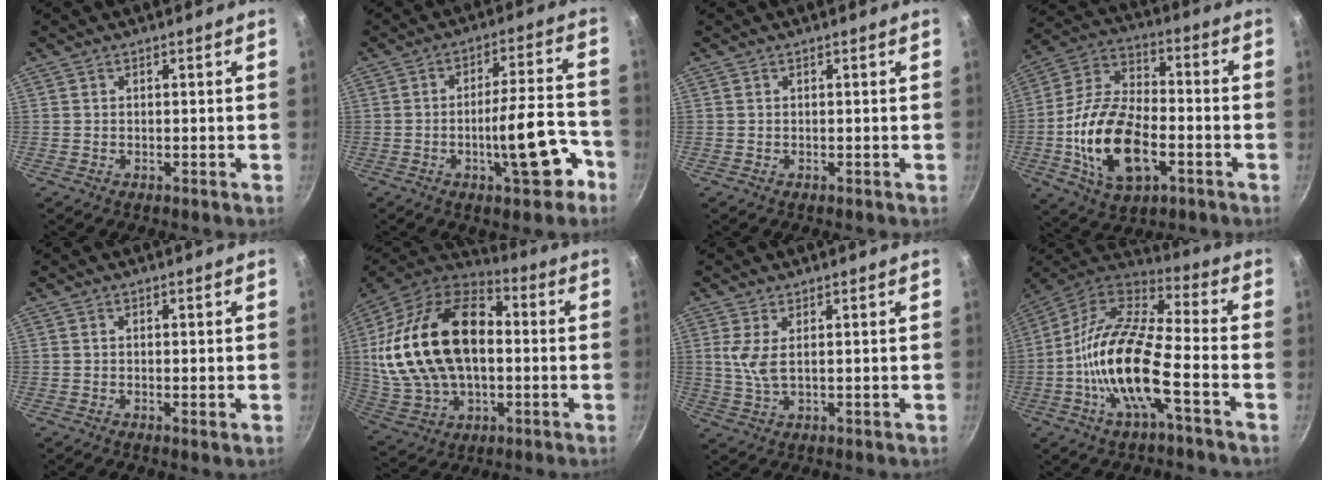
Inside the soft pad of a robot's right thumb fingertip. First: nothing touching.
{"total": 12.4, "force": [-5.5, 3.7, 10.4], "torque": [-0.125, 0.049, -0.075]}
{"total": 0.0}
{"total": 17.7, "force": [-4.6, 9.7, 14.0], "torque": [-0.254, 0.026, -0.085]}
{"total": 0.7, "force": [0.0, 0.0, 0.7], "torque": [-0.012, -0.004, -0.002]}
{"total": 27.8, "force": [1.6, 17.6, 21.5], "torque": [-0.396, 0.030, 0.031]}
{"total": 4.2, "force": [1.2, 1.3, 3.8], "torque": [-0.088, -0.006, 0.028]}
{"total": 17.9, "force": [-5.2, 5.7, 16.2], "torque": [-0.308, 0.043, -0.118]}